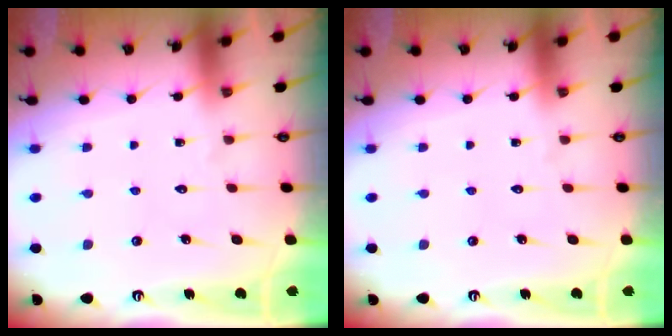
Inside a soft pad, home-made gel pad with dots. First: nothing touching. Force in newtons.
{"total": 0.0}